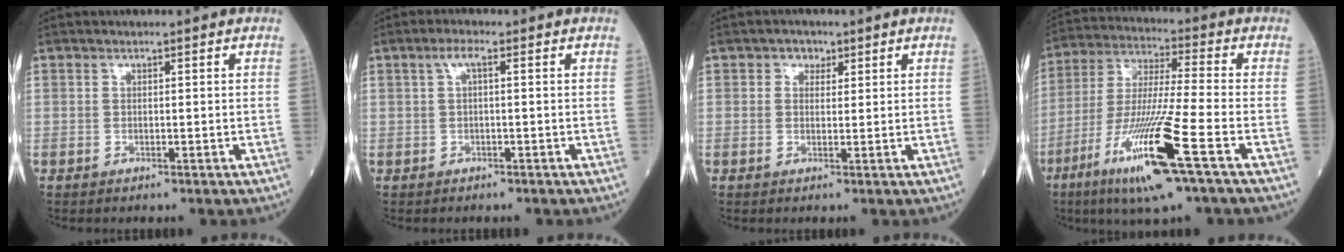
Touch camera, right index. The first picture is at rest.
{"total": 2.0, "force": [0.4, 0.5, 1.9], "torque": [-0.041, 0.010, 0.006]}
{"total": 1.7, "force": [0.8, 1.4, 0.6], "torque": [-0.007, 0.004, 0.008]}
{"total": 16.5, "force": [-7.6, -0.2, 14.6], "torque": [-0.310, -0.033, -0.138]}